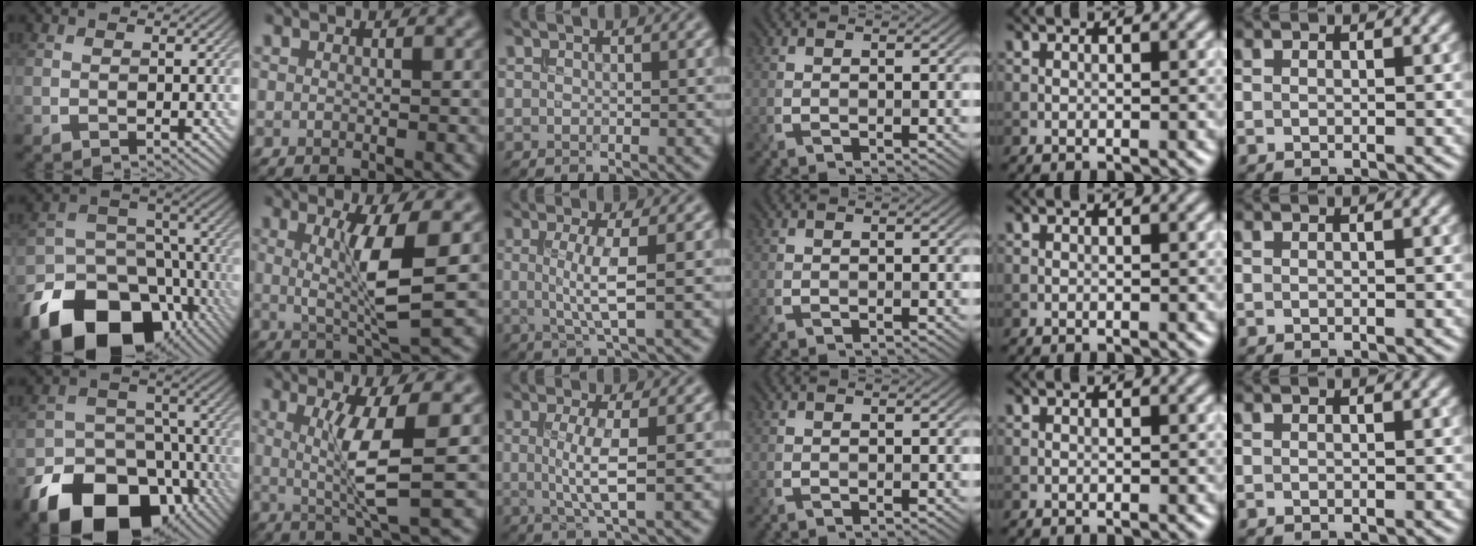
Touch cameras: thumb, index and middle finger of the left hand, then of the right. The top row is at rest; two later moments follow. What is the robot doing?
{"motion": "extract", "object": "bucket"}